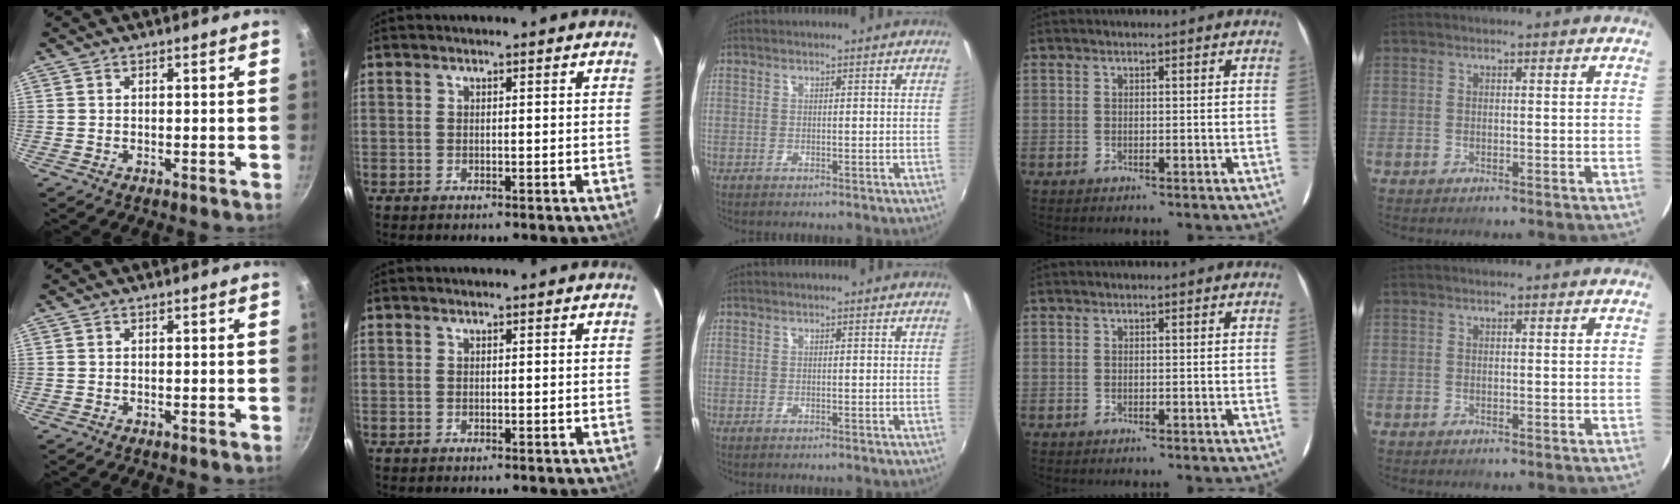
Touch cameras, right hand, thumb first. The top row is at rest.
{}